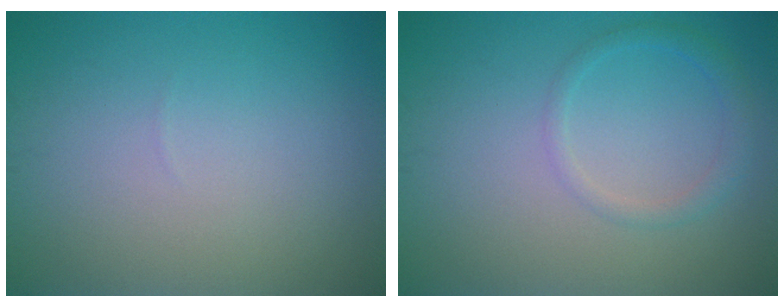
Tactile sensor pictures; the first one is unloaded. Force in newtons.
{"total": 1.7, "press": 1.7, "slide": 0.1}